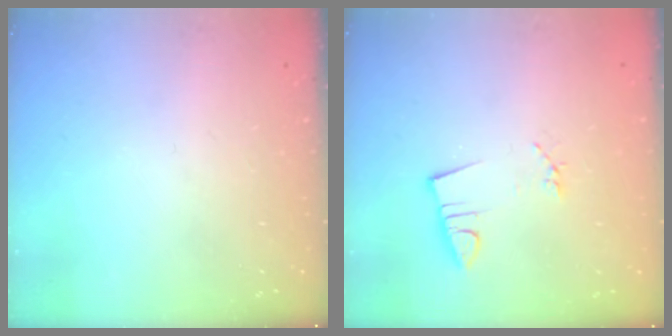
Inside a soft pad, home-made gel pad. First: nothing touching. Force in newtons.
{"total": 2.8, "press": 1.4, "slide": 2.4}